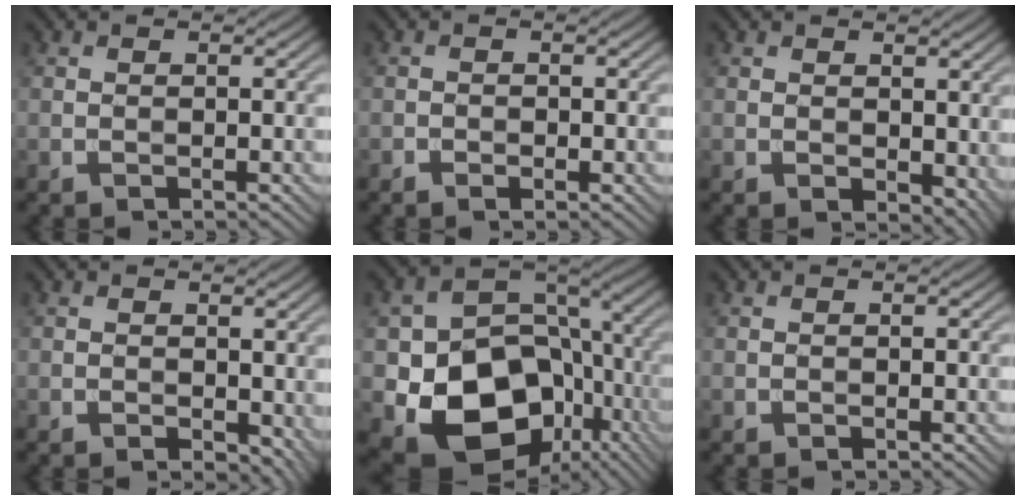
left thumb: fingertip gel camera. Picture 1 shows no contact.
{"total": 1.0, "force": [-0.5, 0.6, 0.6], "torque": [-0.008, -0.002, -0.009]}
{"total": 3.9, "force": [0.6, 2.6, 2.8], "torque": [-0.045, -0.015, 0.019]}
{"total": 3.1, "force": [0.0, 2.0, 2.3], "torque": [-0.031, -0.014, 0.006]}
{"total": 16.9, "force": [-4.9, 13.2, 9.4], "torque": [-0.173, -0.043, -0.069]}
{"total": 0.0}